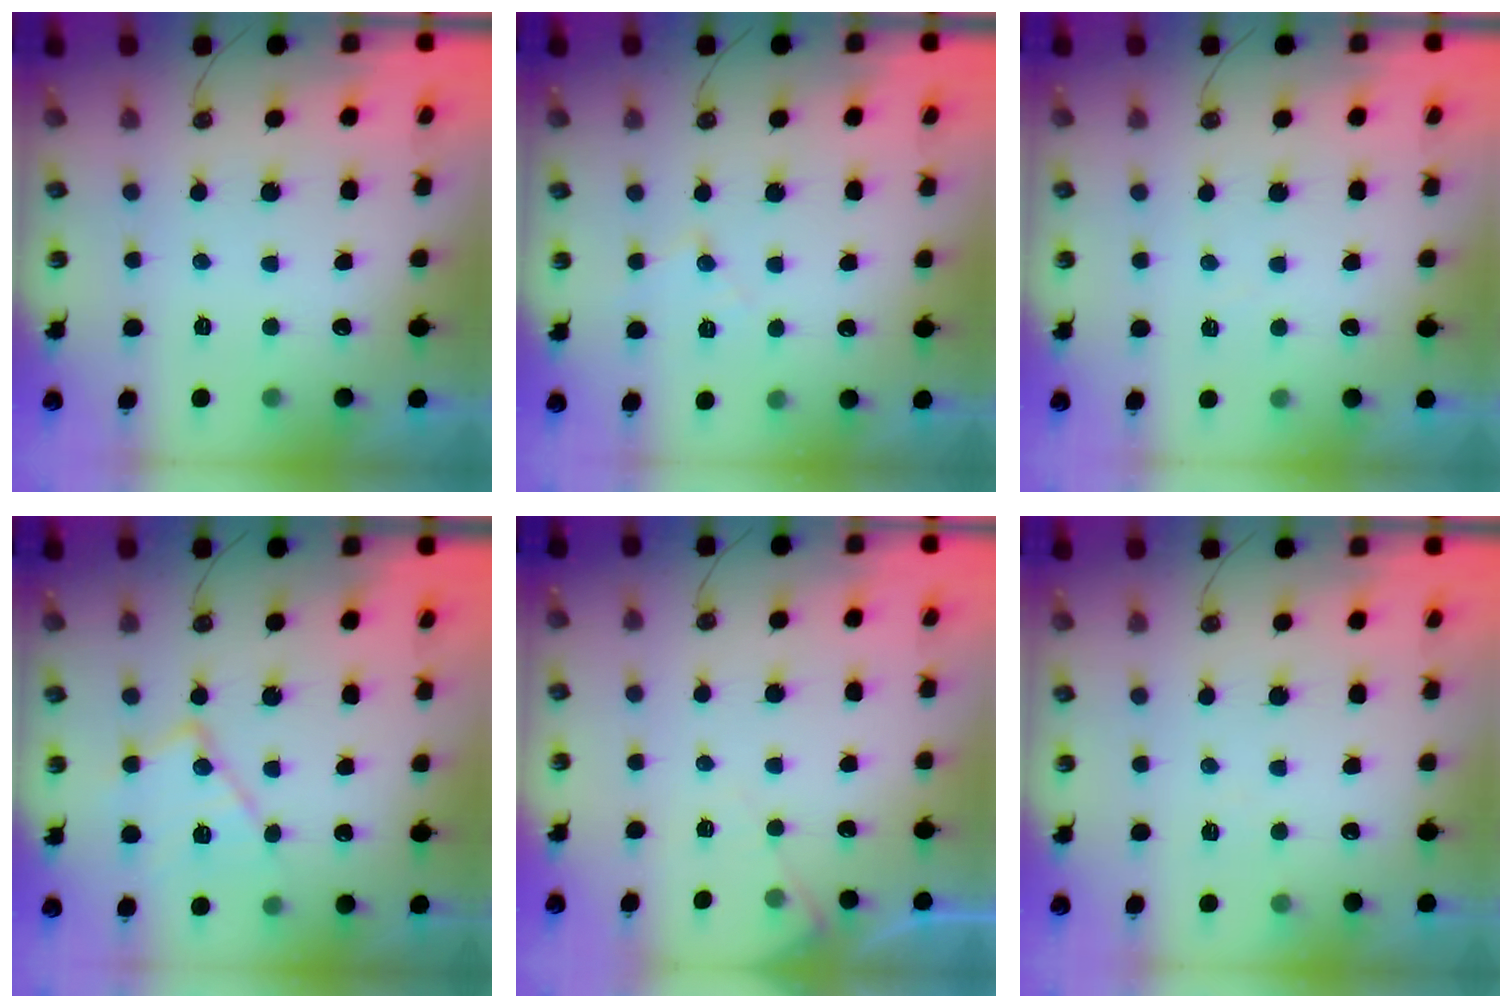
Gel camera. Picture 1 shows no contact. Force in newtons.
{"total": 7.8, "press": 7.8, "slide": 0.4}
{"total": 2.8, "press": 2.7, "slide": 0.5}
{"total": 13.9, "press": 13.9, "slide": 0.6}
{"total": 5.4, "press": 5.4, "slide": 0.8}
{"total": 4.1, "press": 4.0, "slide": 0.7}